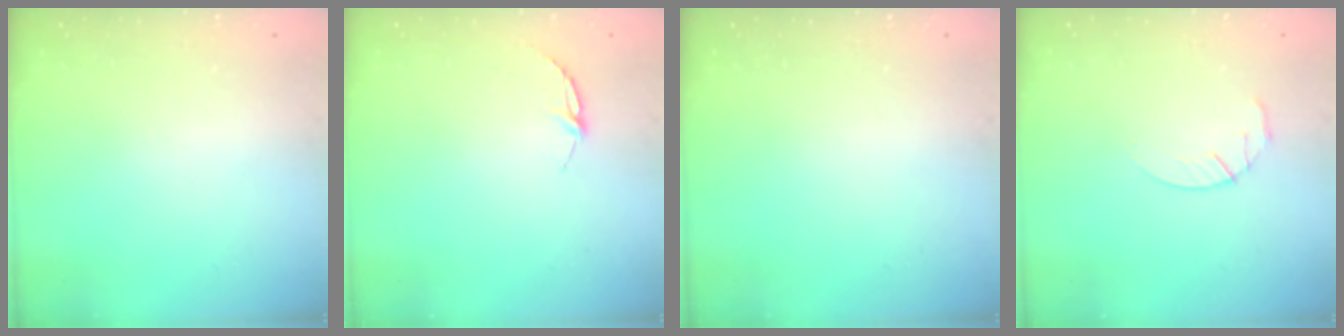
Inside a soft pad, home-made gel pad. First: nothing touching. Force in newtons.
{"total": 5.1, "press": 5.1, "slide": 0.5}
{"total": 0.0}
{"total": 3.0, "press": 2.9, "slide": 0.5}